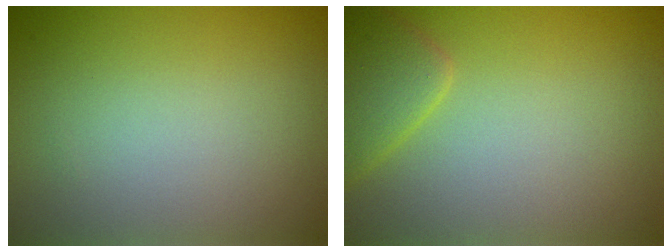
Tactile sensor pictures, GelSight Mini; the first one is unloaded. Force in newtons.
{"total": 2.7, "press": 2.7, "slide": 0.2}